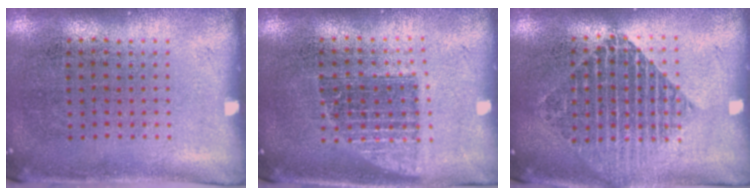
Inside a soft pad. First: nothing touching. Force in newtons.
{"total": 1.3, "press": 1.1, "slide": 0.7}
{"total": 1.8, "press": 1.5, "slide": 0.9}